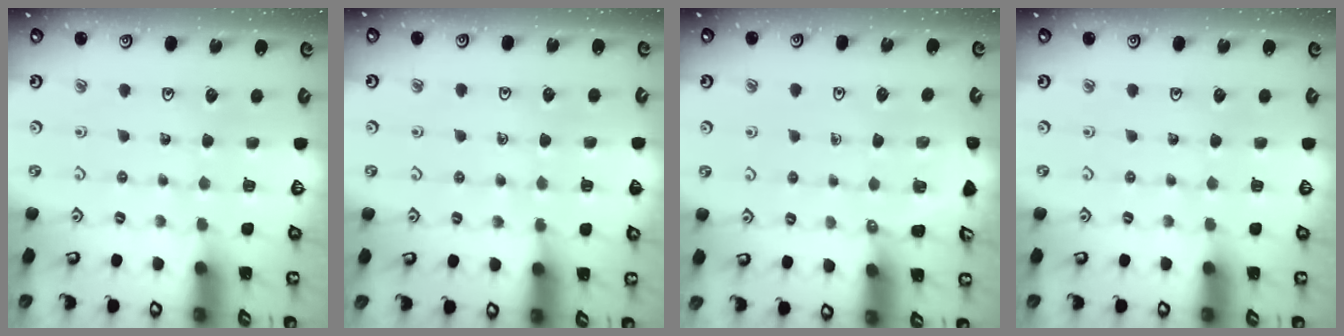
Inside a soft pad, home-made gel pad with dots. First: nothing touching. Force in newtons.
{"total": 4.7, "press": 4.6, "slide": 0.6}
{"total": 2.6, "press": 2.6, "slide": 0.2}
{"total": 0.0}